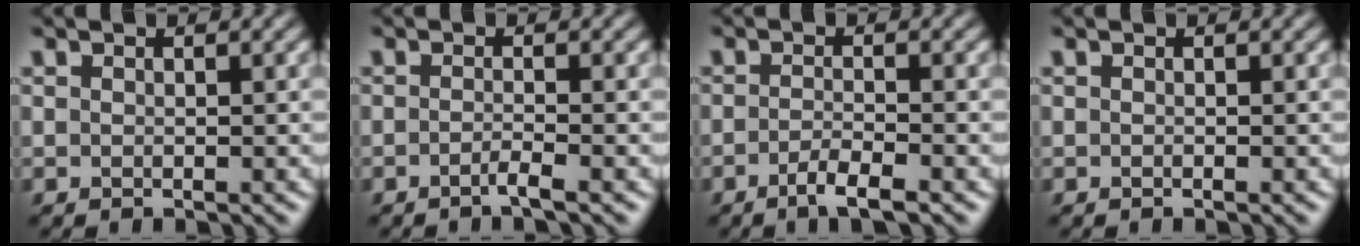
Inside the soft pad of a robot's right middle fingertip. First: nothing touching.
{"total": 1.4, "force": [-0.8, 0.2, 1.2], "torque": [-0.016, 0.002, -0.023]}
{"total": 2.6, "force": [-1.4, 0.5, 2.1], "torque": [-0.034, 0.002, -0.034]}
{"total": 0.0}